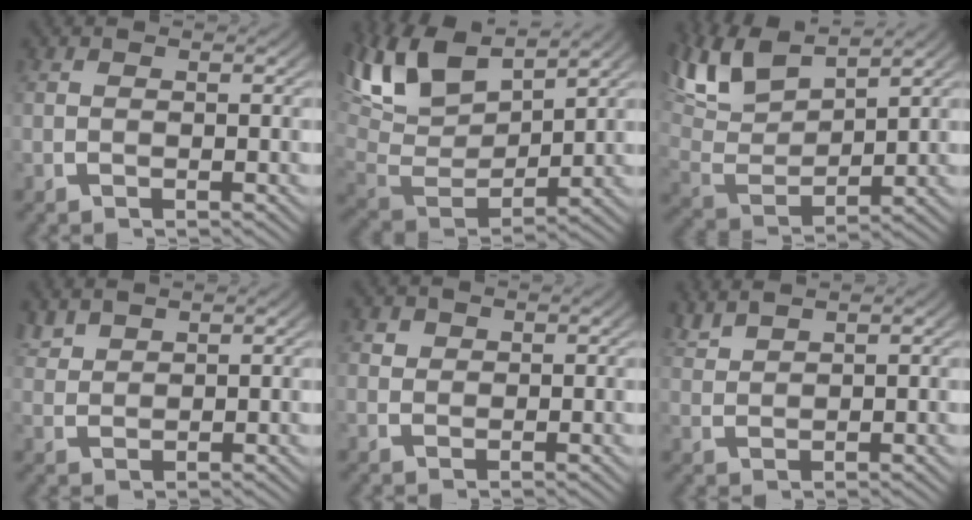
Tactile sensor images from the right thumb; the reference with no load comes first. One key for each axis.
{"total": 9.9, "fx": 3.7, "fy": 5.8, "fz": 7.1, "tx": -0.163, "ty": -0.010, "tz": 0.070}
{"total": 7.8, "fx": 3.9, "fy": 4.3, "fz": 5.2, "tx": -0.125, "ty": -0.003, "tz": 0.075}
{"total": 2.3, "fx": 2.2, "fy": 0.5, "fz": 0.4, "tx": -0.010, "ty": 0.004, "tz": 0.049}
{"total": 1.3, "fx": 0.8, "fy": 1.0, "fz": 0.2, "tx": -0.005, "ty": -0.006, "tz": 0.020}
{"total": 2.7, "fx": 2.6, "fy": 0.4, "fz": 0.8, "tx": -0.016, "ty": 0.007, "tz": 0.055}